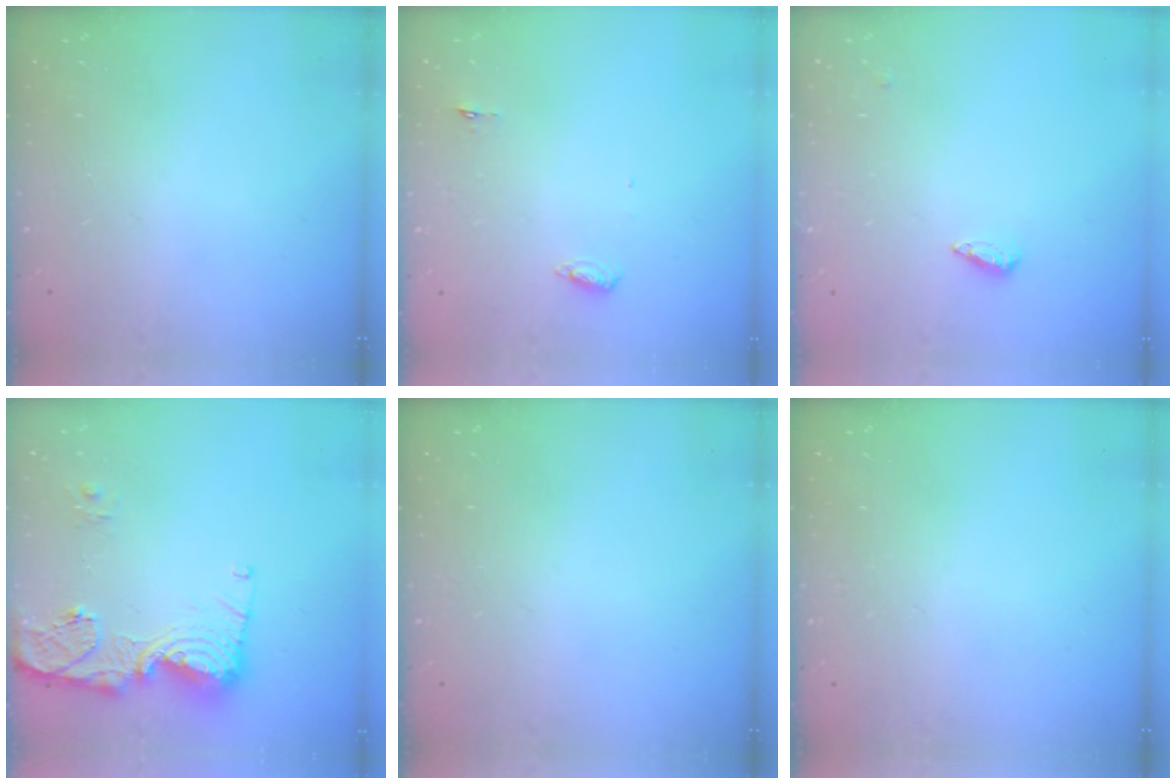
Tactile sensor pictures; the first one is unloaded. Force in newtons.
{"total": 4.7, "press": 4.5, "slide": 1.4}
{"total": 3.2, "press": 3.1, "slide": 0.3}
{"total": 14.0, "press": 13.9, "slide": 1.5}
{"total": 0.0}
{"total": 0.0}